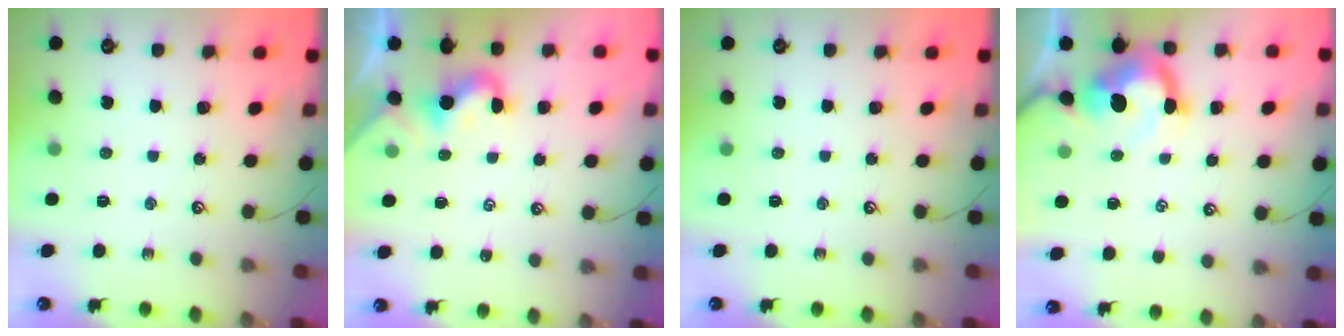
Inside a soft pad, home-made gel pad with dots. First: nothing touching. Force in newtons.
{"total": 0.5, "press": 0.4, "slide": 0.4}
{"total": 0.0}
{"total": 5.6, "press": 5.4, "slide": 1.3}